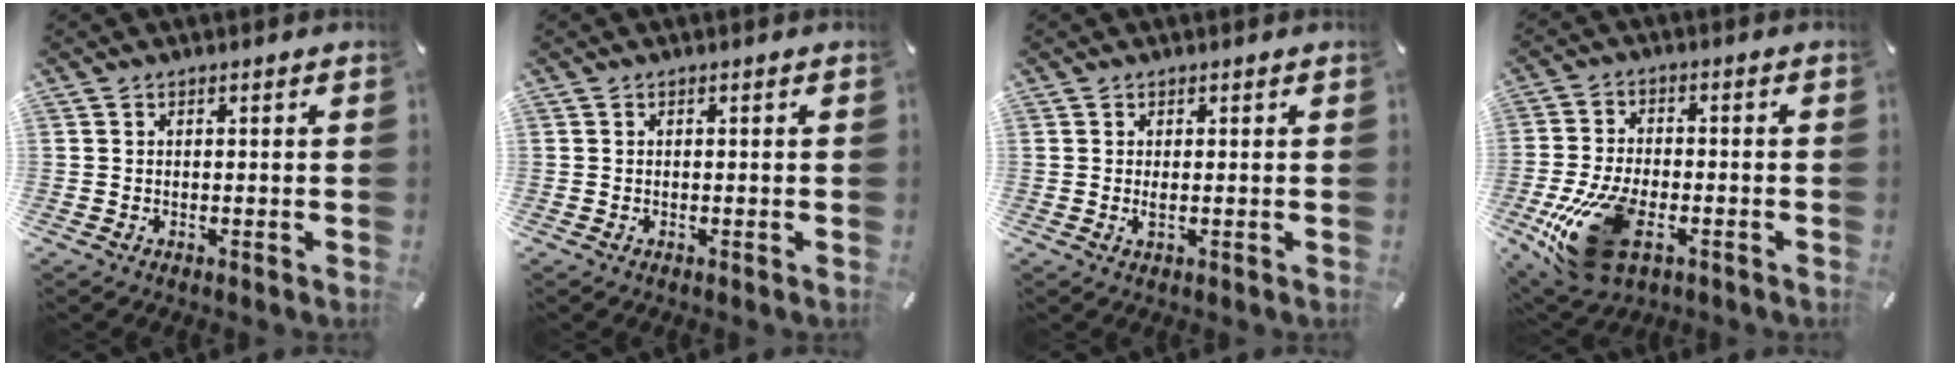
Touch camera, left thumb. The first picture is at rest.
{"total": 0.0}
{"total": 1.5, "force": [0.2, 0.2, 1.5], "torque": [-0.031, -0.005, 0.004]}
{"total": 17.3, "force": [-6.3, 9.6, 13.0], "torque": [-0.267, 0.015, -0.098]}